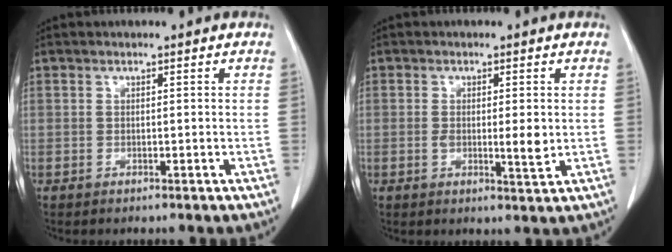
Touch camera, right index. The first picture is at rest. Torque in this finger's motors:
{"motor_torque": [0.09, 0.07, 0.14, 0.03]}